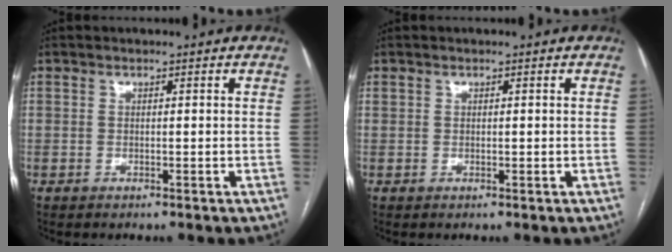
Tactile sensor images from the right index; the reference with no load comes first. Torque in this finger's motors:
{"motor_torque": [-0.11, 0.14, -0.04, 0.00]}